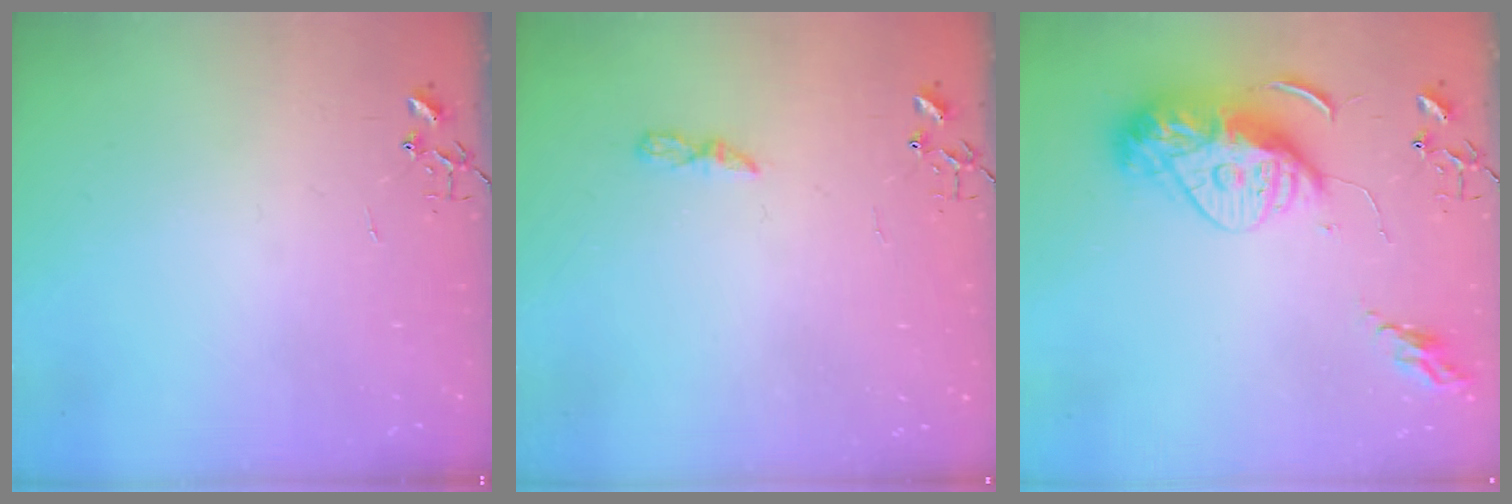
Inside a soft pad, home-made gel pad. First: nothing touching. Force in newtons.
{"total": 5.5, "press": 5.4, "slide": 0.4}
{"total": 15.7, "press": 15.6, "slide": 1.4}